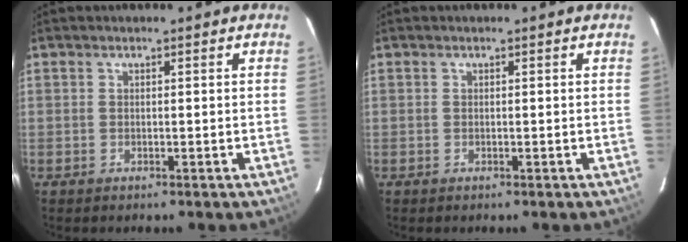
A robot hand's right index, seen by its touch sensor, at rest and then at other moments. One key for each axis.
{"total": 0.0}